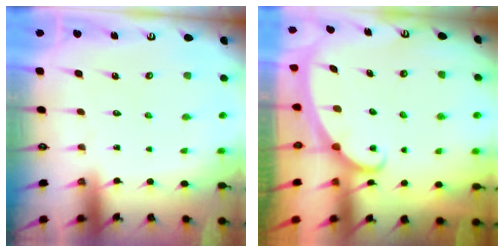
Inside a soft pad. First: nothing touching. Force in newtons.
{"total": 1.9, "press": 1.9, "slide": 0.1}